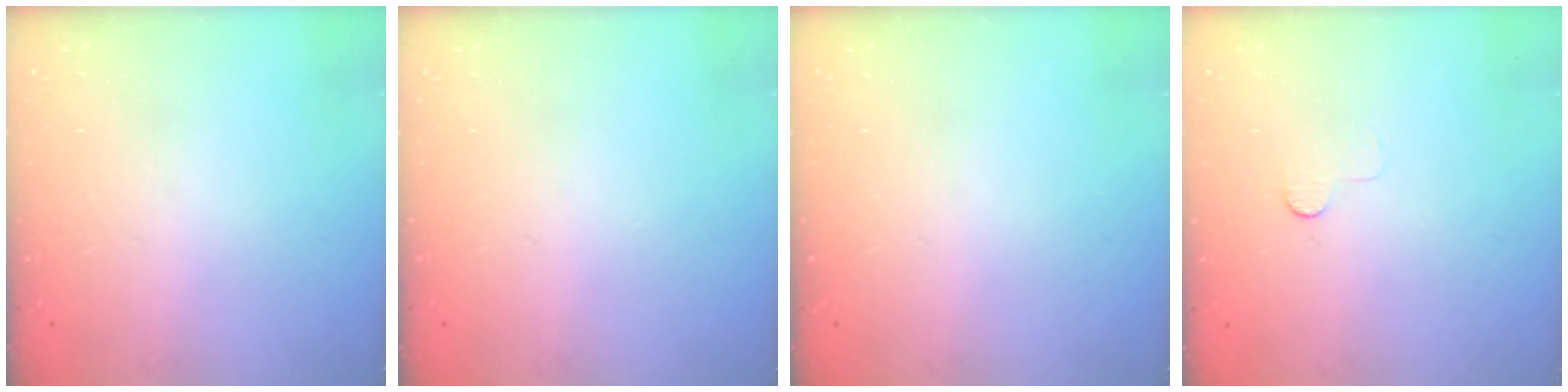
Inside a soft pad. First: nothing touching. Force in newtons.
{"total": 0.0}
{"total": 0.0}
{"total": 3.8, "press": 3.8, "slide": 0.3}